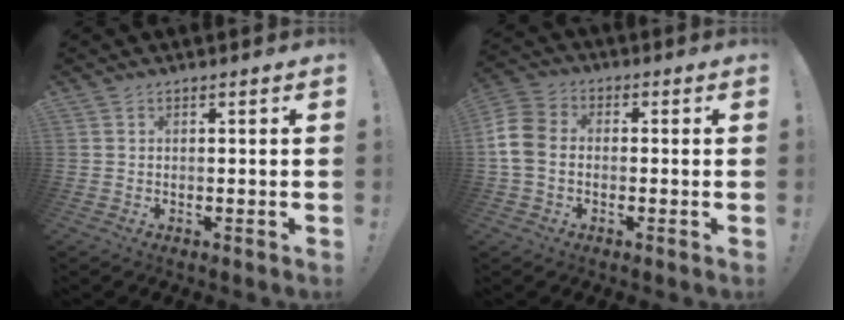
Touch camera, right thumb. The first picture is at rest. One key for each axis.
{"total": 9.3, "fx": -1.1, "fy": 7.0, "fz": 6.0, "tx": -0.149, "ty": 0.014, "tz": -0.016}